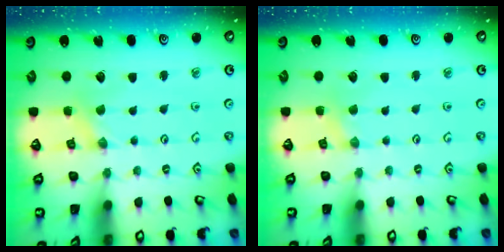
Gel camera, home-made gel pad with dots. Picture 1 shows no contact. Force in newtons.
{"total": 1.3, "press": 1.3, "slide": 0.3}